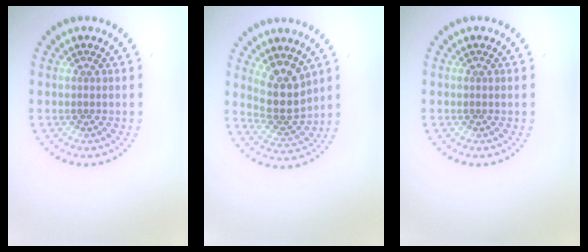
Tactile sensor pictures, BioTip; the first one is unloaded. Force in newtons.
{"total": 4.3, "press": 3.7, "slide": 2.1}
{"total": 0.0}